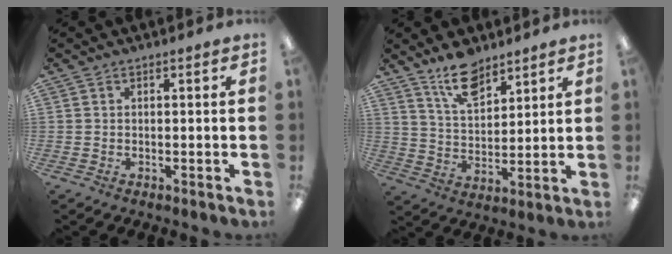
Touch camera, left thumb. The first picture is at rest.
{"total": 10.9, "force": [8.0, 5.0, 5.5], "torque": [-0.097, -0.036, 0.146]}